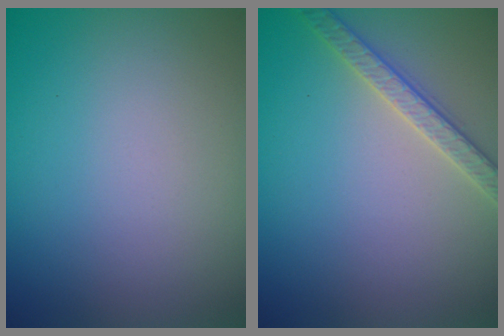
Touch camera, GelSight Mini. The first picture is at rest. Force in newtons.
{"total": 2.6, "press": 2.5, "slide": 0.5}